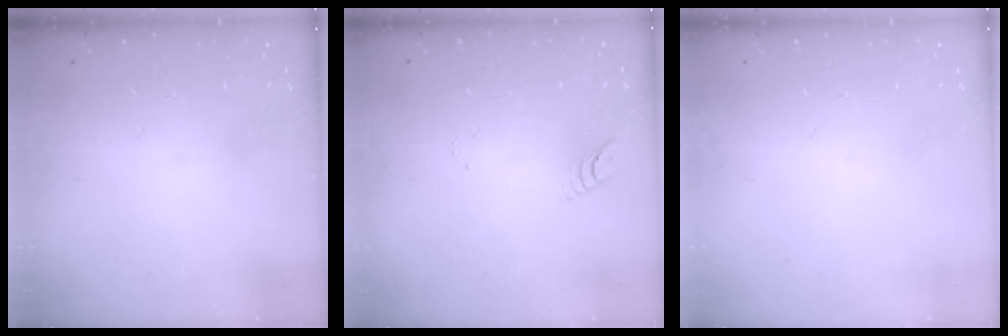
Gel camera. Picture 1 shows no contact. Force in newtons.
{"total": 3.0, "press": 3.0, "slide": 0.3}
{"total": 0.0}